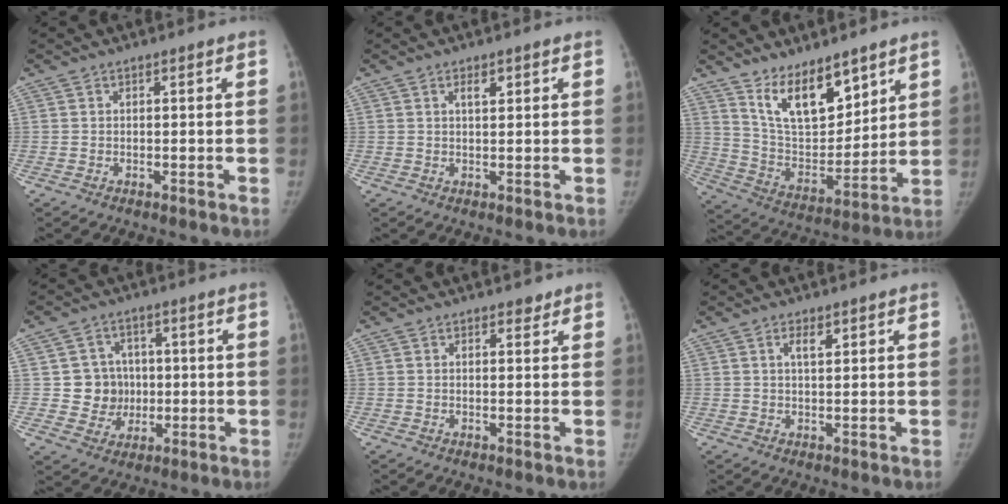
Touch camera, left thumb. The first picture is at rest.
{"total": 2.1, "force": [1.1, 0.9, 1.5], "torque": [-0.020, -0.004, 0.018]}
{"total": 14.7, "force": [10.0, 6.5, 8.5], "torque": [-0.099, -0.073, 0.195]}
{"total": 7.8, "force": [0.2, 7.6, 1.9], "torque": [0.012, 0.012, 0.009]}
{"total": 1.2, "force": [1.0, 0.6, 0.3], "torque": [0.005, -0.006, 0.010]}
{"total": 2.5, "force": [1.3, 1.0, 1.9], "torque": [-0.028, -0.006, 0.023]}